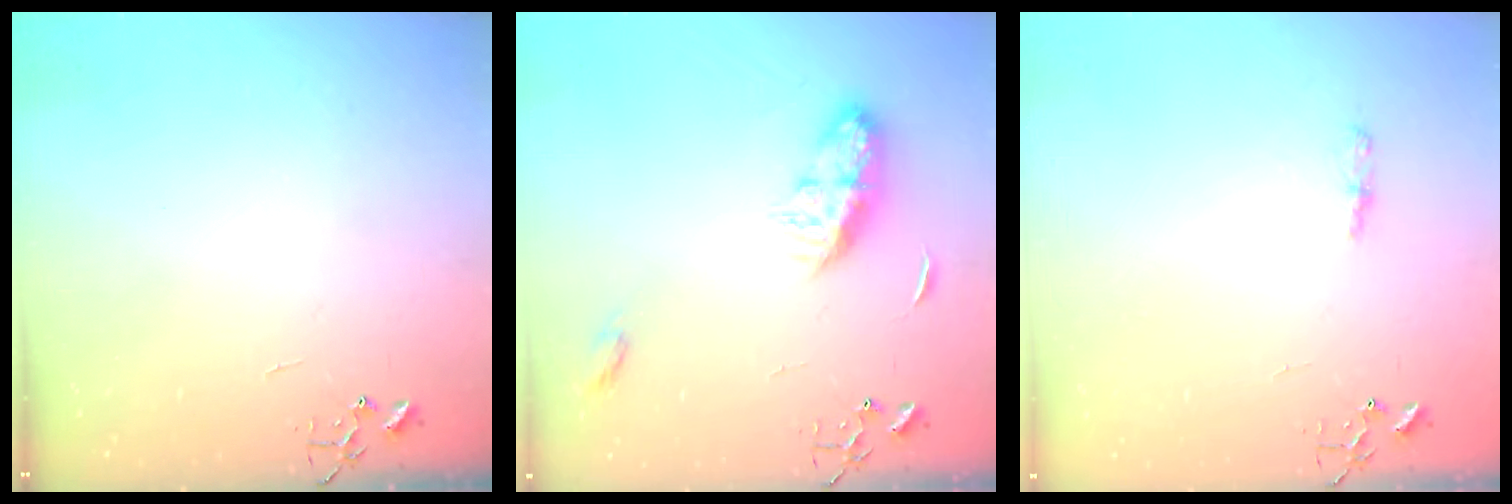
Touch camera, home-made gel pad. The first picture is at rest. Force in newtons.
{"total": 8.8, "press": 8.8, "slide": 0.0}
{"total": 4.2, "press": 4.1, "slide": 0.5}